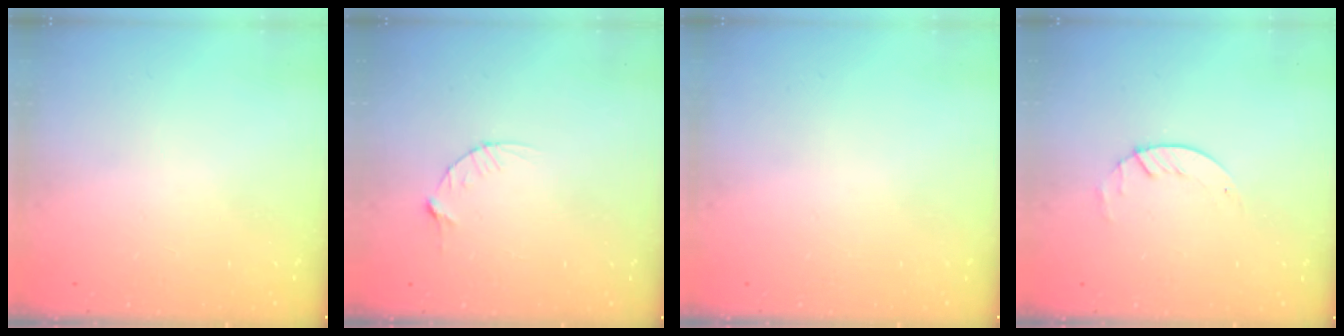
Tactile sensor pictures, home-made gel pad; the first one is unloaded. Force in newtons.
{"total": 4.4, "press": 4.4, "slide": 0.6}
{"total": 0.0}
{"total": 1.7, "press": 1.6, "slide": 0.2}